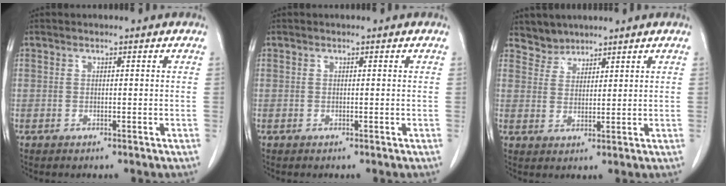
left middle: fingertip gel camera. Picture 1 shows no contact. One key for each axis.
{"total": 0.0}
{"total": 3.2, "fx": 2.9, "fy": 1.2, "fz": -0.6, "tx": 0.018, "ty": 0.005, "tz": 0.054}